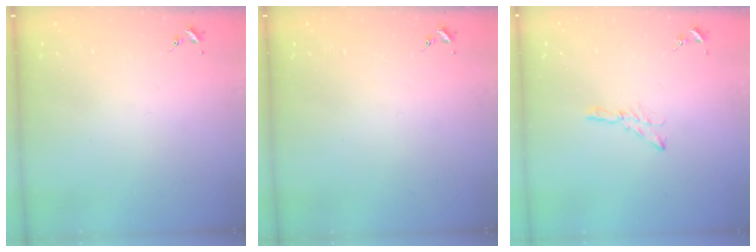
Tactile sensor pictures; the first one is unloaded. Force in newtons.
{"total": 0.0}
{"total": 4.7, "press": 4.7, "slide": 0.1}